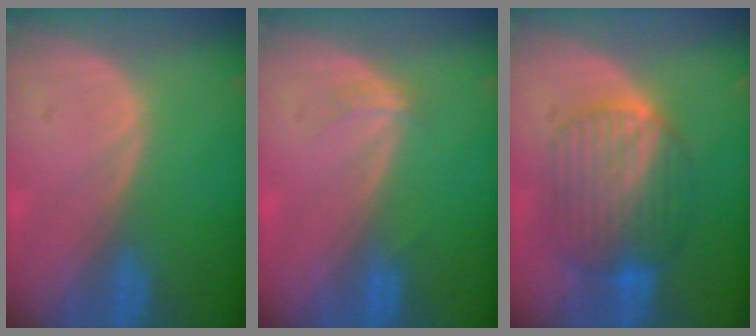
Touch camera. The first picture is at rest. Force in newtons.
{"total": 1.5, "press": 1.4, "slide": 0.3}
{"total": 8.9, "press": 8.9, "slide": 0.5}